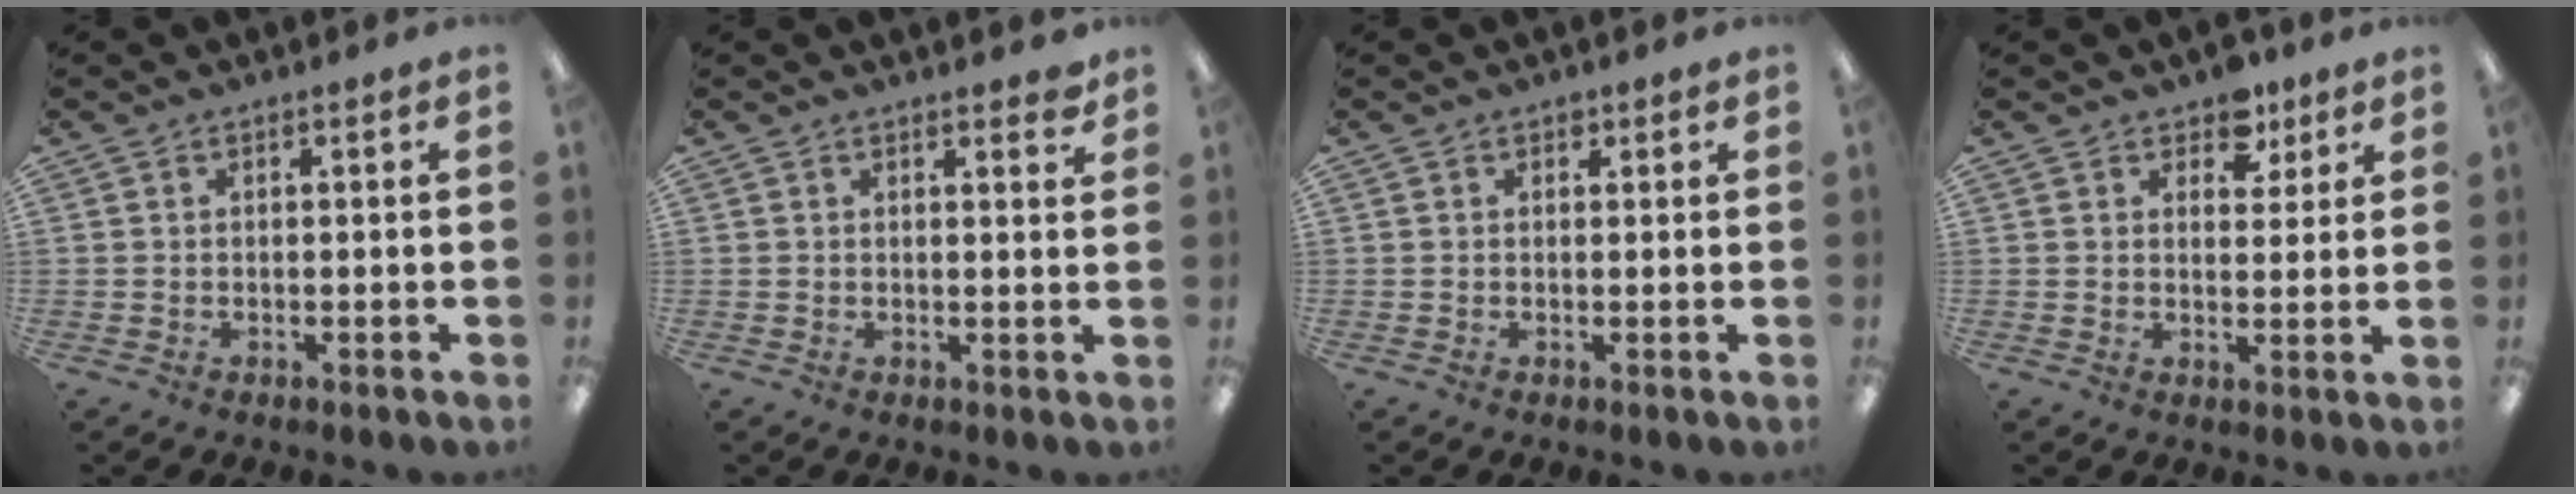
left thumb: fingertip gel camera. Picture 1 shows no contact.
{"total": 1.8, "force": [1.6, 0.5, 0.7], "torque": [-0.001, -0.006, 0.026]}
{"total": 1.0, "force": [0.7, 0.7, 0.3], "torque": [0.002, 0.000, 0.010]}
{"total": 6.0, "force": [4.3, 3.7, 2.0], "torque": [-0.015, -0.020, 0.072]}